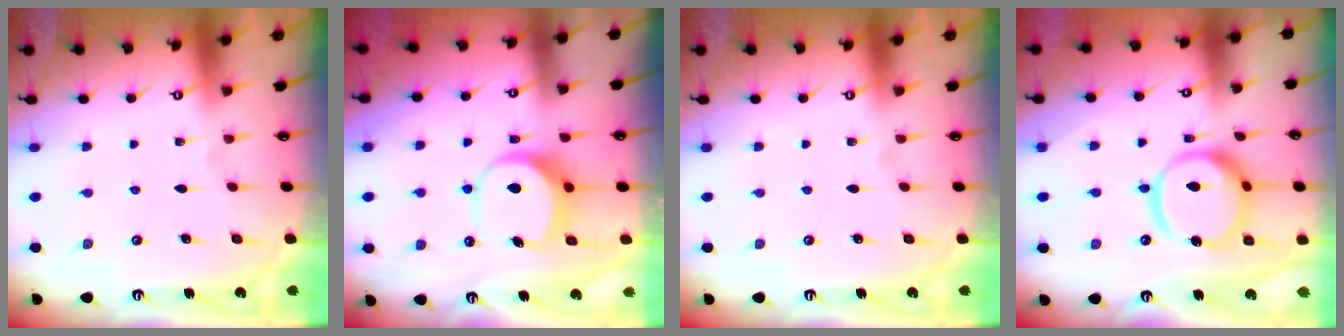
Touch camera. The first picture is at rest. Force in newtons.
{"total": 7.2, "press": 7.1, "slide": 0.6}
{"total": 0.0}
{"total": 15.6, "press": 15.5, "slide": 1.8}